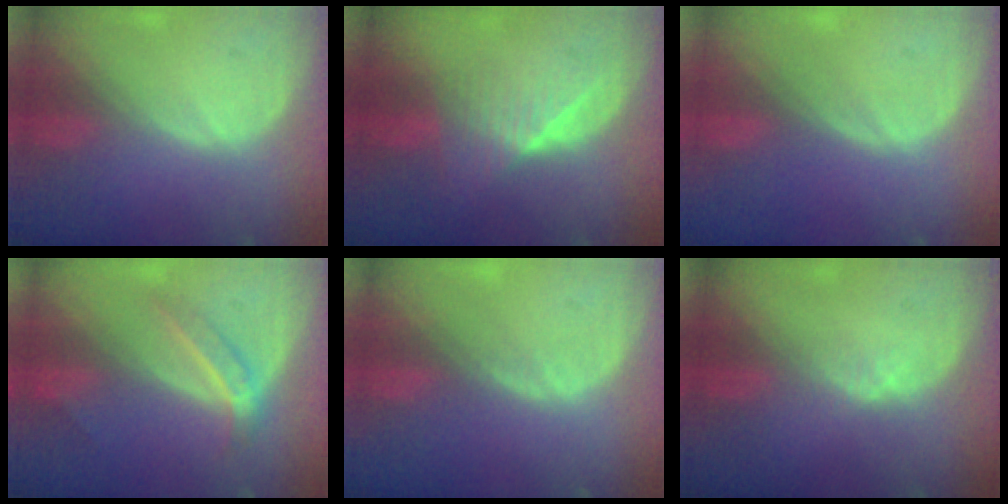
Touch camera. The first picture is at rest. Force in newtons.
{"total": 6.3, "press": 5.9, "slide": 2.4}
{"total": 0.0}
{"total": 4.2, "press": 4.2, "slide": 0.4}
{"total": 0.5, "press": 0.5, "slide": 0.1}
{"total": 1.4, "press": 1.2, "slide": 0.7}